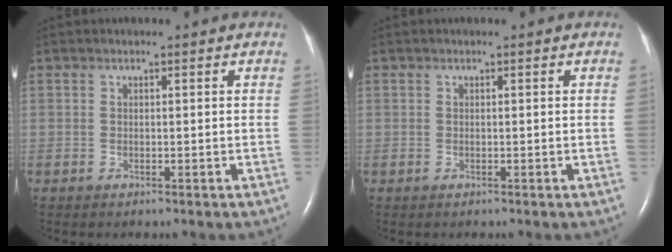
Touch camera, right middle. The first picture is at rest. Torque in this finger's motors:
{"motor_torque": [1.07, -1.07, -0.13, -0.07]}